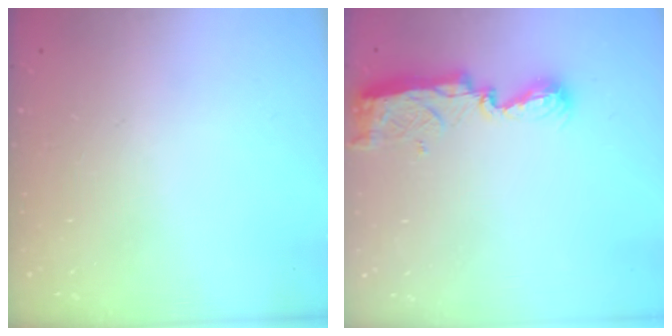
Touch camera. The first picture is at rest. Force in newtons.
{"total": 7.7, "press": 7.6, "slide": 0.6}